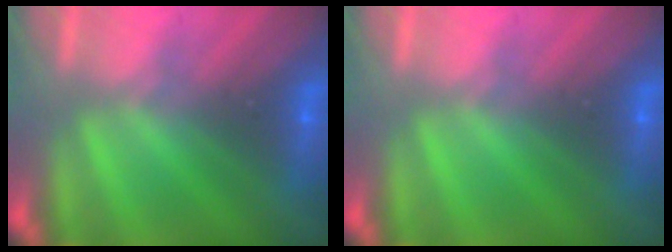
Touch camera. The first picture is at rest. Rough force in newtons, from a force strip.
{"total": 0.0}